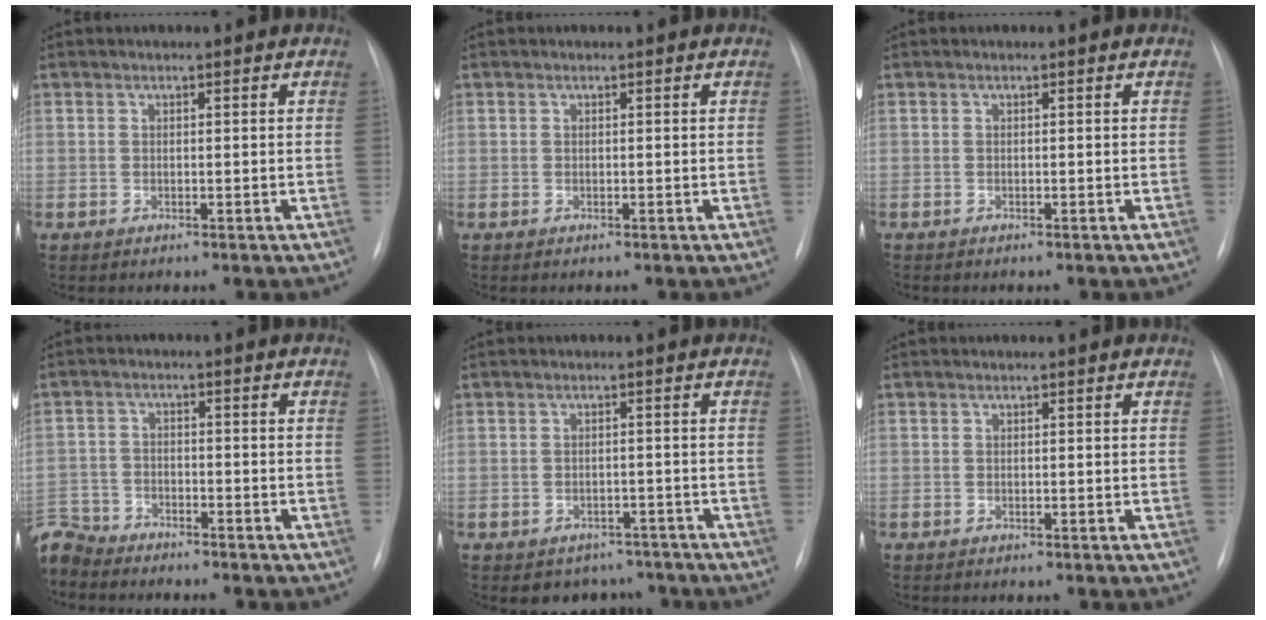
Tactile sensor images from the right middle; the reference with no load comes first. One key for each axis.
{"total": 0.0}
{"total": 0.0}
{"total": 8.5, "fx": -7.8, "fy": 3.1, "fz": 0.9, "tx": -0.028, "ty": 0.001, "tz": -0.140}
{"total": 5.3, "fx": -4.3, "fy": 3.1, "fz": 0.3, "tx": 0.011, "ty": 0.018, "tz": -0.052}
{"total": 0.0}